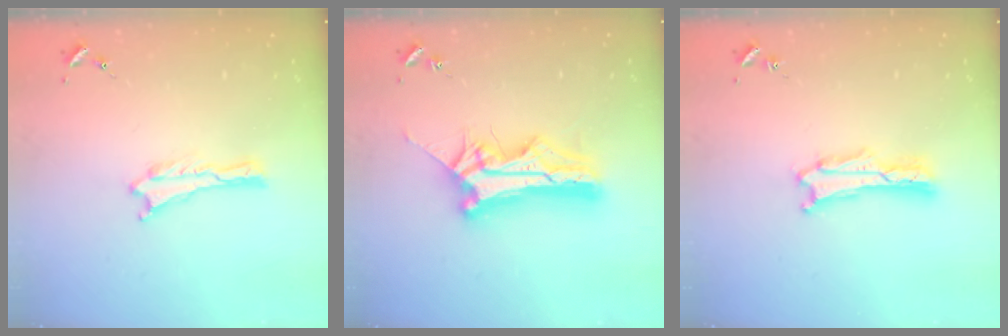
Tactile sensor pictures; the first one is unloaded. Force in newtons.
{"total": 13.0, "press": 12.9, "slide": 1.2}
{"total": 1.4, "press": 1.3, "slide": 0.2}